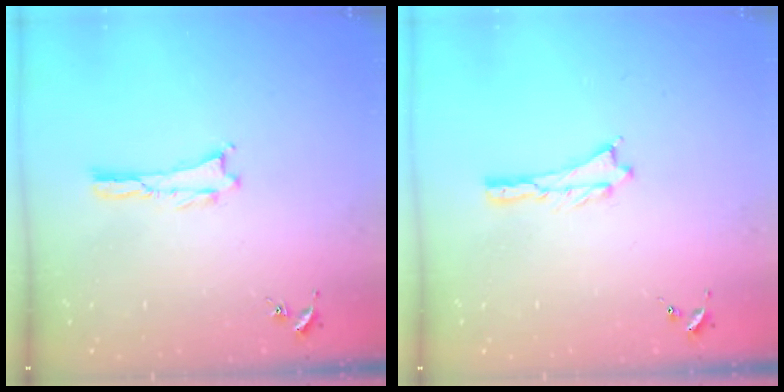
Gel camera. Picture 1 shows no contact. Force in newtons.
{"total": 0.0}